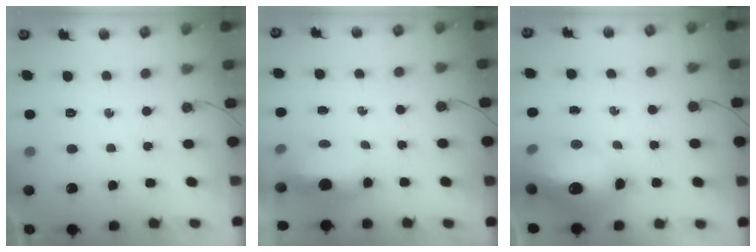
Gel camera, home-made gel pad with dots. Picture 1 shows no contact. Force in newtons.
{"total": 13.6, "press": 6.7, "slide": 11.8}
{"total": 17.7, "press": 17.7, "slide": 1.7}